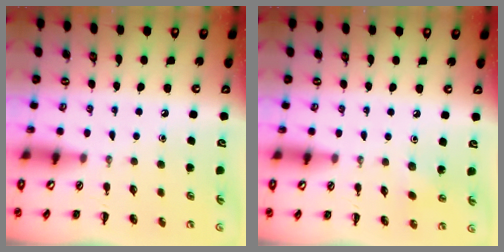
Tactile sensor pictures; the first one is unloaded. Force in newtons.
{"total": 2.4, "press": 2.3, "slide": 0.6}